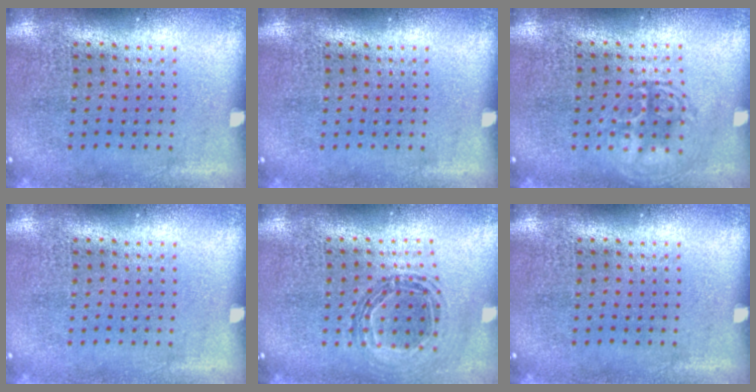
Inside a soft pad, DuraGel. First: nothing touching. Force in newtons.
{"total": 0.0}
{"total": 1.3, "press": 1.3, "slide": 0.2}
{"total": 0.0}
{"total": 0.8, "press": 0.8, "slide": 0.1}
{"total": 0.0}